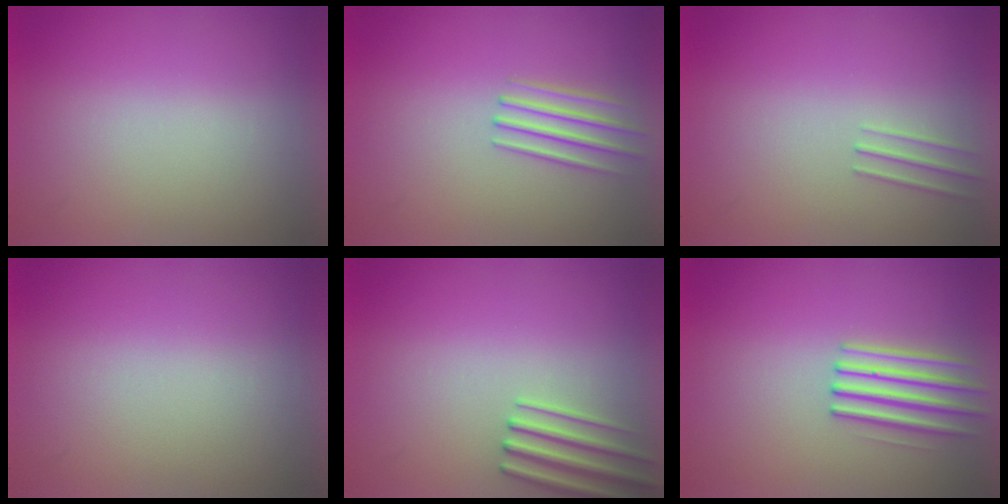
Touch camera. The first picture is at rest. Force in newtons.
{"total": 2.1}
{"total": 1.0}
{"total": 0.0}
{"total": 2.7}
{"total": 3.1}